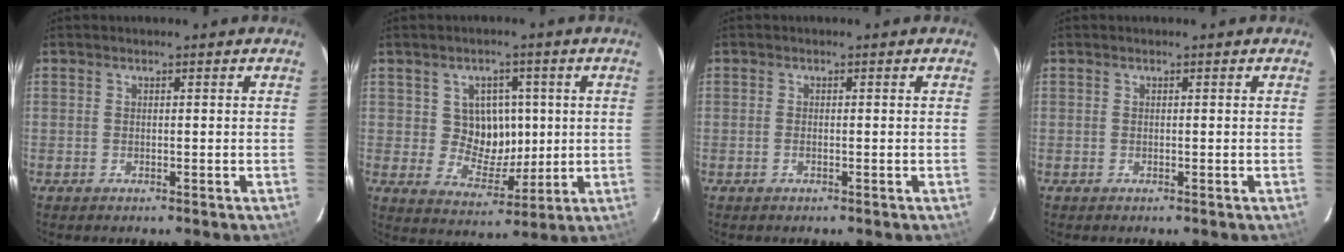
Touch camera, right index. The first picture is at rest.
{"total": 8.2, "force": [1.2, 7.3, 3.4], "torque": [-0.056, 0.004, 0.031]}
{"total": 0.8, "force": [-0.3, 0.4, 0.6], "torque": [-0.014, 0.000, -0.006]}
{"total": 0.0}